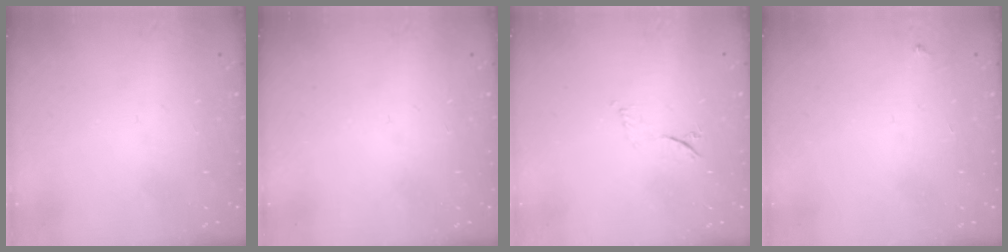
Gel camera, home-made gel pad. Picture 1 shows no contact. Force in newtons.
{"total": 0.0}
{"total": 4.7, "press": 4.6, "slide": 1.2}
{"total": 3.2, "press": 3.2, "slide": 0.5}